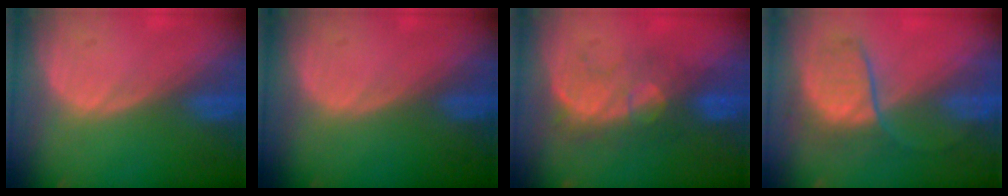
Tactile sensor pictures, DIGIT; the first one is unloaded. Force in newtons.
{"total": 0.0}
{"total": 8.2, "press": 7.6, "slide": 2.9}
{"total": 7.0, "press": 6.9, "slide": 0.8}